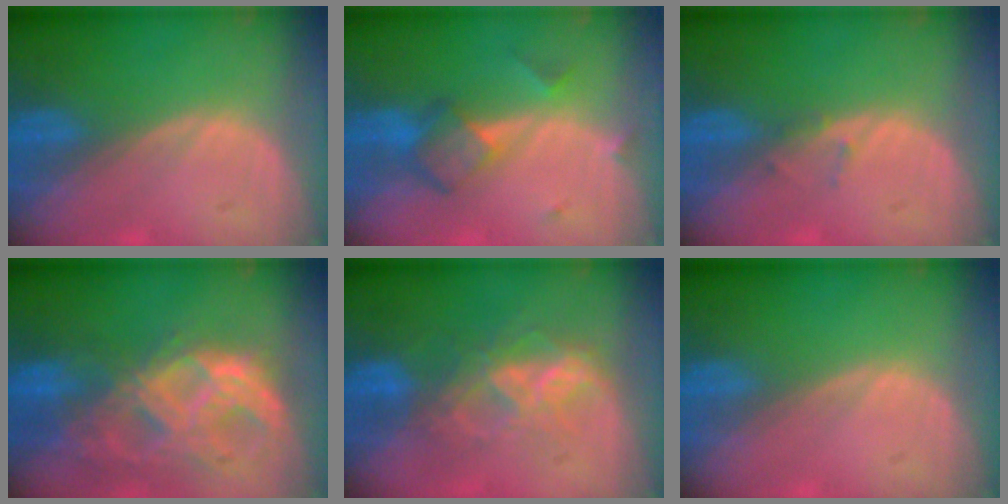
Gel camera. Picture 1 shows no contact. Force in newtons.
{"total": 6.0, "press": 5.2, "slide": 3.0}
{"total": 1.1, "press": 0.8, "slide": 0.7}
{"total": 11.4, "press": 9.6, "slide": 6.2}
{"total": 6.6, "press": 6.5, "slide": 1.3}
{"total": 0.0}